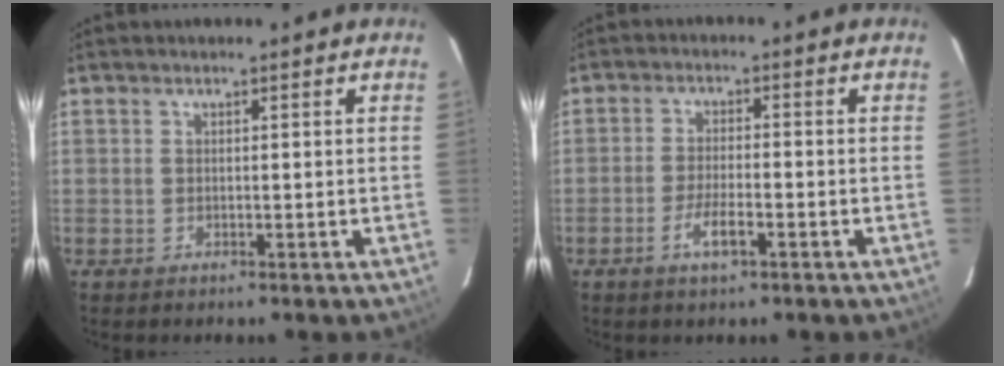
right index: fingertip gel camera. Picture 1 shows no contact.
{"total": 4.6, "force": [-2.6, 0.9, 3.7], "torque": [-0.080, -0.003, -0.048]}